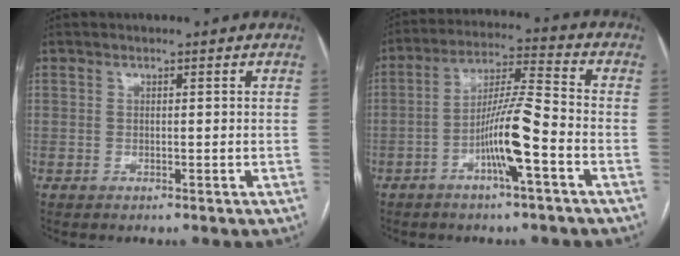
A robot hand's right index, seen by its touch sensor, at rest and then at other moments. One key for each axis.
{"total": 9.9, "fx": -3.8, "fy": 0.2, "fz": 9.1, "tx": -0.178, "ty": 0.011, "tz": -0.067}